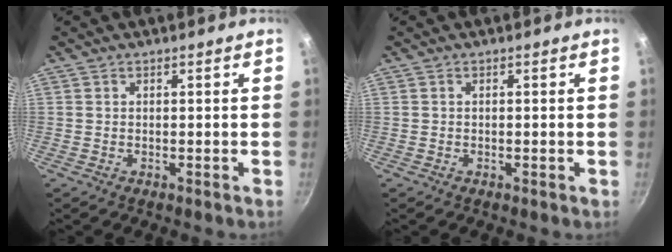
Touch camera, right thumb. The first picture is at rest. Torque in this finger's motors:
{"motor_torque": [0.17, 0.02, 0.18, -0.01, 0.05]}